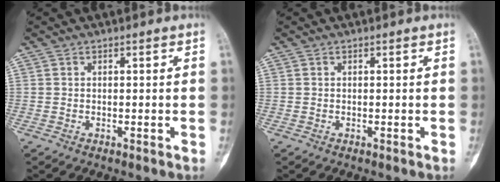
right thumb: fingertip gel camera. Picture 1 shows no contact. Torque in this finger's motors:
{"motor_torque": [0.12, 0.10, -0.26, 0.22, 0.00]}